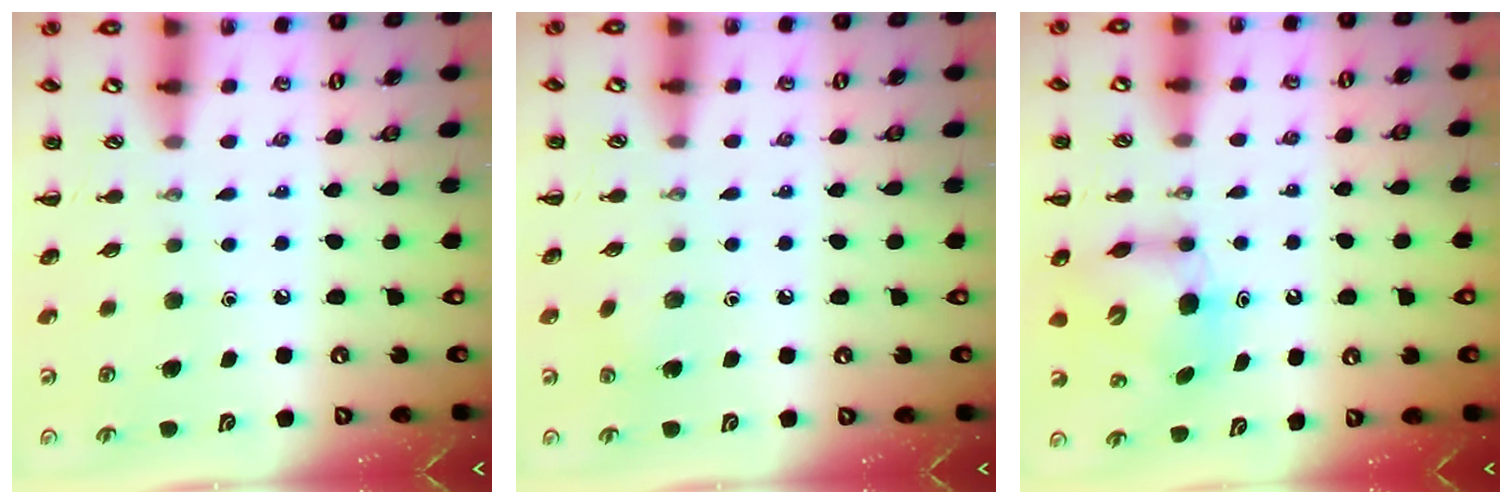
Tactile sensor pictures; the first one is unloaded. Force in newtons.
{"total": 5.5, "press": 5.2, "slide": 1.6}
{"total": 6.5, "press": 6.4, "slide": 1.1}